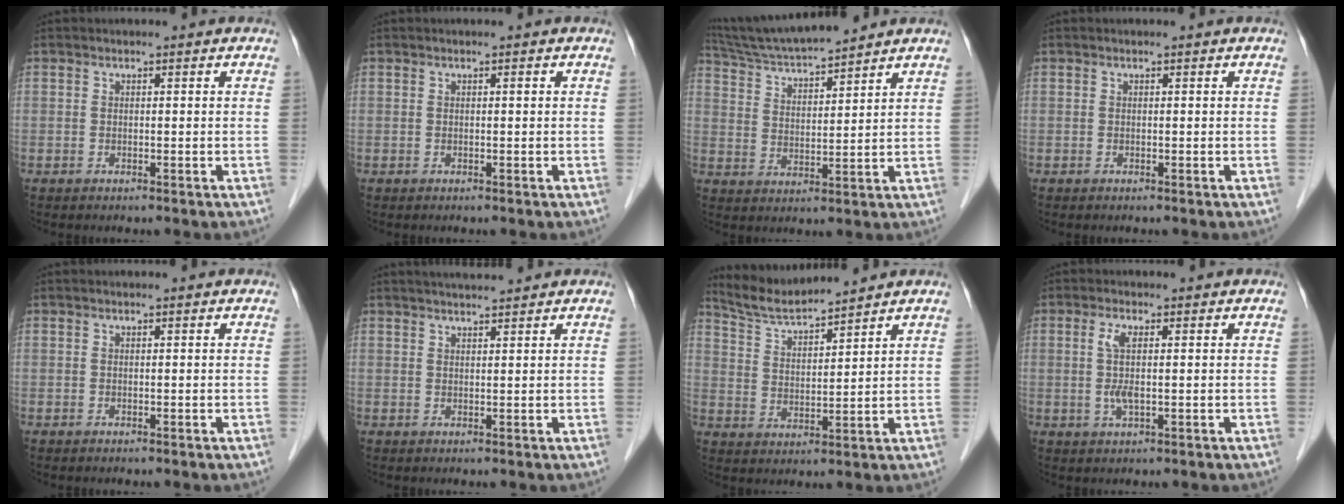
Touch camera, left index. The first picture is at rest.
{"total": 0.0}
{"total": 11.5, "force": [10.7, 0.1, 4.1], "torque": [-0.081, 0.019, 0.194]}
{"total": 0.0}
{"total": 0.0}
{"total": 3.5, "force": [3.3, -0.1, 1.3], "torque": [-0.018, 0.018, 0.054]}
{"total": 7.0, "force": [6.8, -0.5, 1.3], "torque": [-0.041, 0.009, 0.141]}
{"total": 3.4, "force": [0.2, 0.8, 3.3], "torque": [-0.074, -0.001, 0.004]}